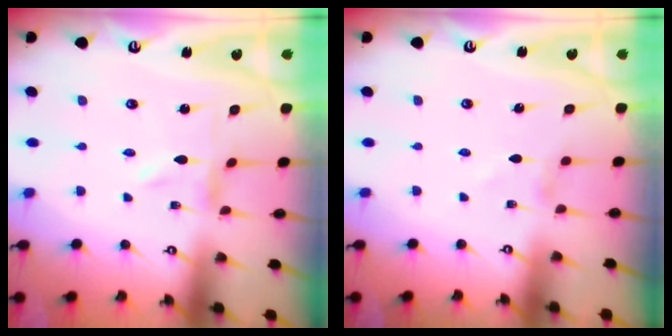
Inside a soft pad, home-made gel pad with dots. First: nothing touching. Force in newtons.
{"total": 0.0}